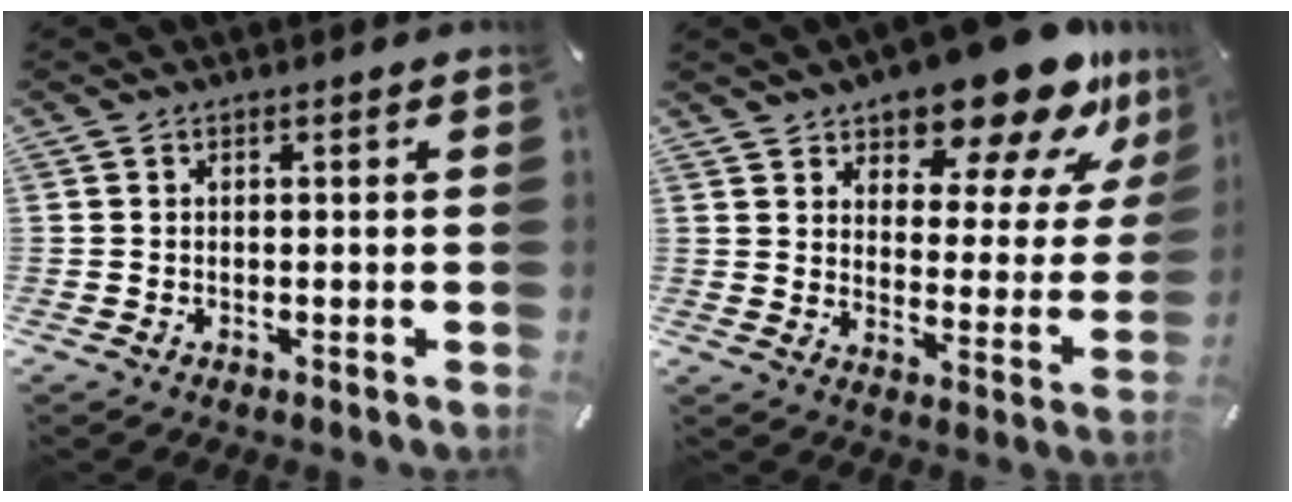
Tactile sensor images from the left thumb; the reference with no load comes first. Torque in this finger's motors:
{"motor_torque": [0.80, 0.79, 1.42, -1.35, 0.31]}